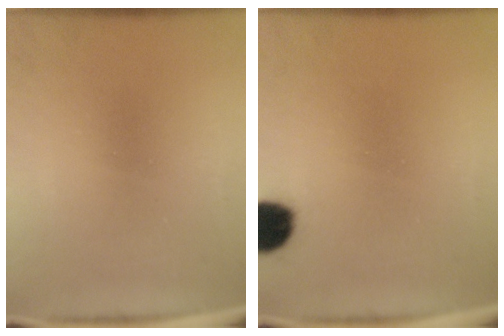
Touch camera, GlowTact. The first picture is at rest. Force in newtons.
{"total": 6.7}